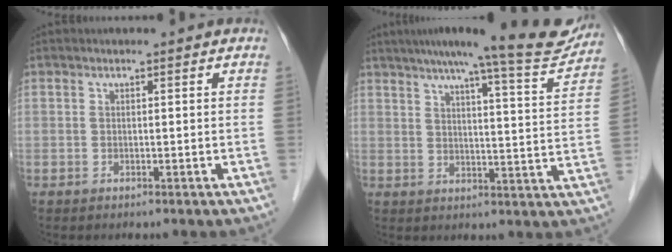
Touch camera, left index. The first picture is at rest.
{"total": 15.3, "force": [13.6, 0.8, 7.0], "torque": [-0.093, -0.019, 0.169]}